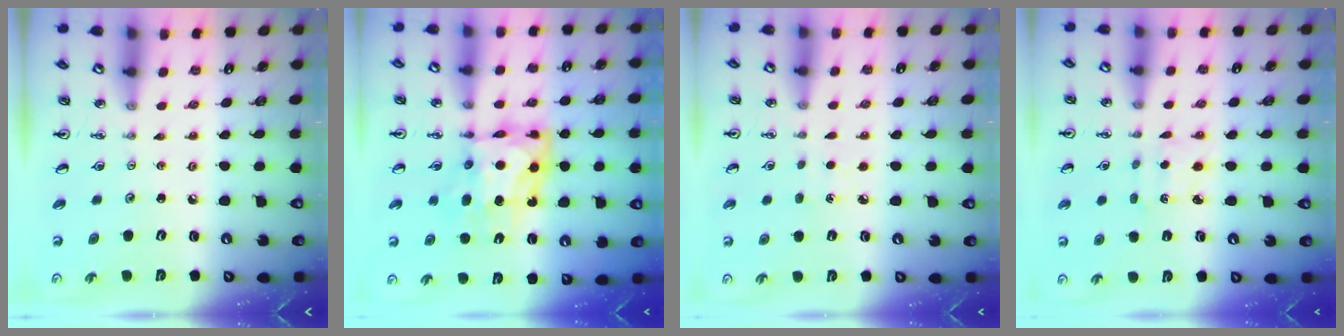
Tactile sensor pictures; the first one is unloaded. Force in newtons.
{"total": 10.0, "press": 9.9, "slide": 1.0}
{"total": 2.9, "press": 2.9, "slide": 0.4}
{"total": 1.8, "press": 1.6, "slide": 0.7}